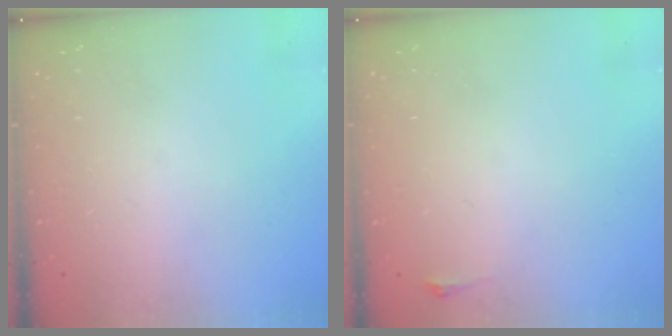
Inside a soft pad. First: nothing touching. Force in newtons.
{"total": 3.9, "press": 2.7, "slide": 2.8}